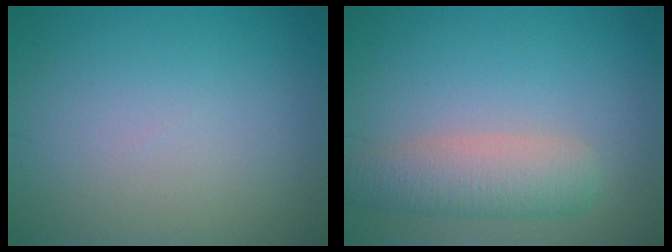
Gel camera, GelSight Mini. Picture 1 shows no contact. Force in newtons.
{"total": 4.2, "press": 4.2, "slide": 0.2}